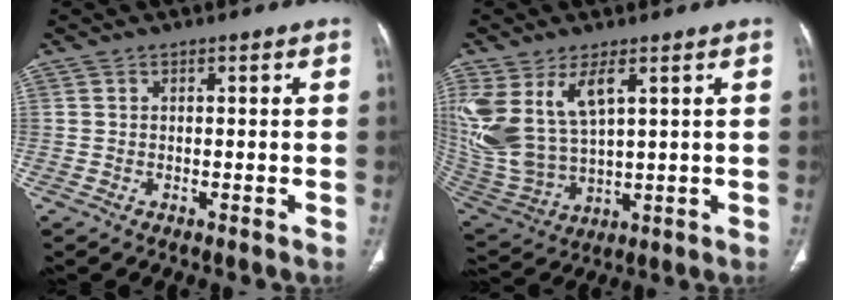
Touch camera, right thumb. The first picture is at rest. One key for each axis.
{"total": 15.6, "fx": 6.1, "fy": 7.8, "fz": 12.1, "tx": -0.261, "ty": -0.025, "tz": 0.141}